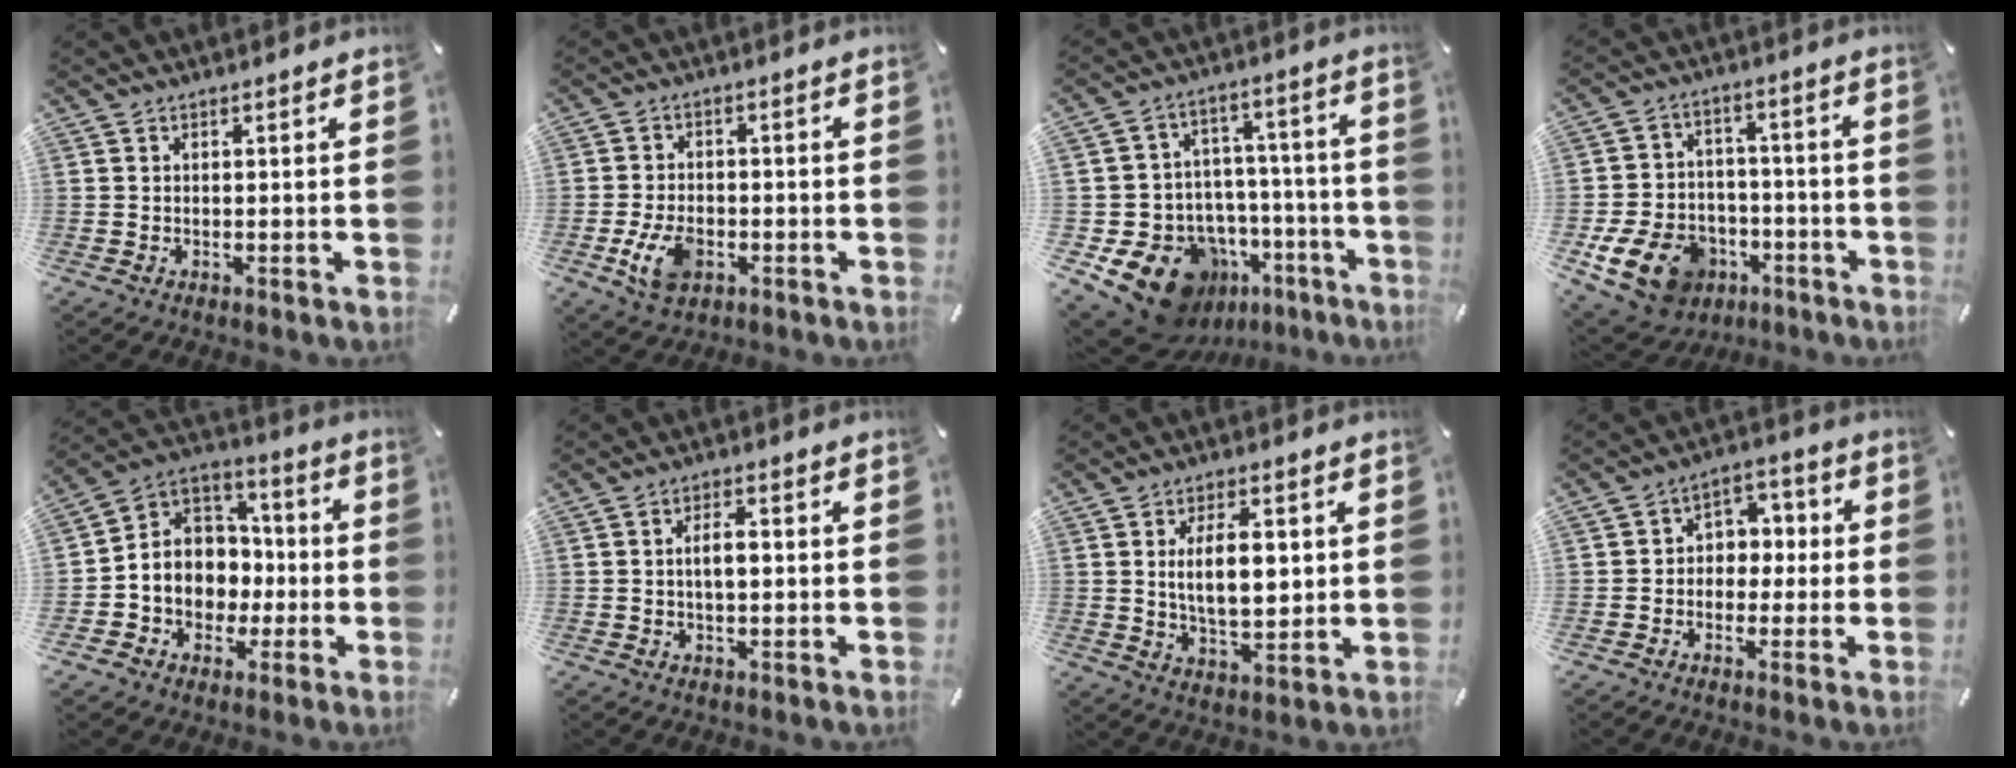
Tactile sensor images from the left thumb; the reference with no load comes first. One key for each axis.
{"total": 7.8, "fx": -2.8, "fy": 5.0, "fz": 5.3, "tx": -0.120, "ty": 0.006, "tz": -0.051}
{"total": 17.5, "fx": -9.9, "fy": 12.3, "fz": 7.6, "tx": -0.124, "ty": 0.054, "tz": -0.140}
{"total": 14.2, "fx": -6.4, "fy": 10.7, "fz": 6.8, "tx": -0.107, "ty": 0.042, "tz": -0.105}
{"total": 10.1, "fx": -1.8, "fy": 9.7, "fz": 2.1, "tx": -0.050, "ty": -0.001, "tz": -0.027}
{"total": 4.6, "fx": 0.1, "fy": 2.2, "fz": 4.0, "tx": -0.068, "ty": 0.006, "tz": -0.002}
{"total": 10.8, "fx": 1.8, "fy": 5.6, "fz": 9.1, "tx": -0.149, "ty": -0.008, "tz": 0.023}
{"total": 5.5, "fx": -1.5, "fy": 4.9, "fz": 1.9, "tx": -0.027, "ty": 0.012, "tz": -0.035}